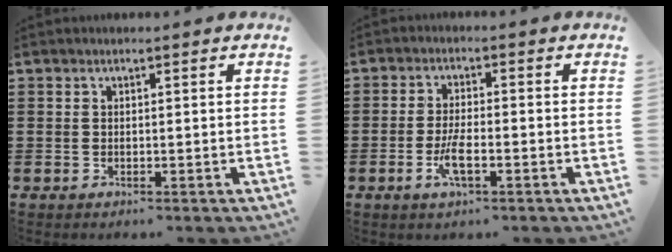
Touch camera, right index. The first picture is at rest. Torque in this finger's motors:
{"motor_torque": [1.05, 1.09, 0.54, 0.16]}